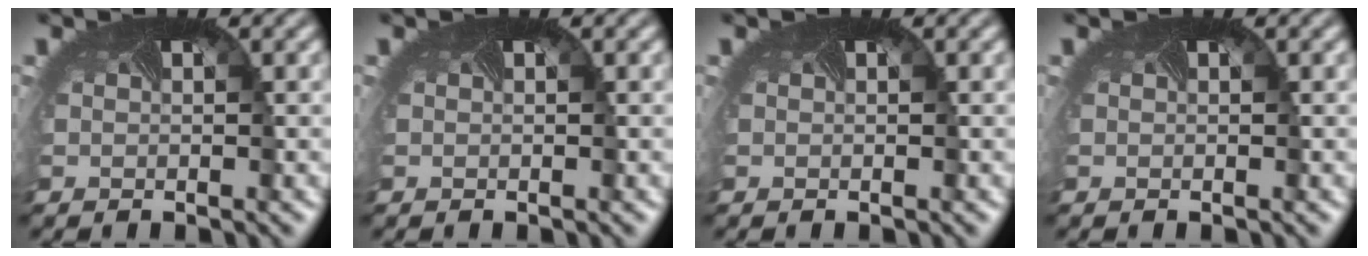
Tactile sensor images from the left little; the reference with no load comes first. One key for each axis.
{"total": 0.0}
{"total": 0.0}
{"total": 0.0}